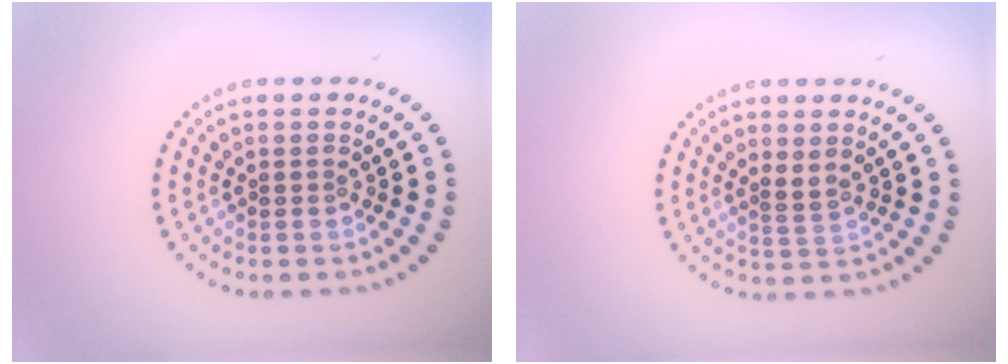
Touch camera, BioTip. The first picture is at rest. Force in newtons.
{"total": 1.1, "press": 0.8, "slide": 0.8}